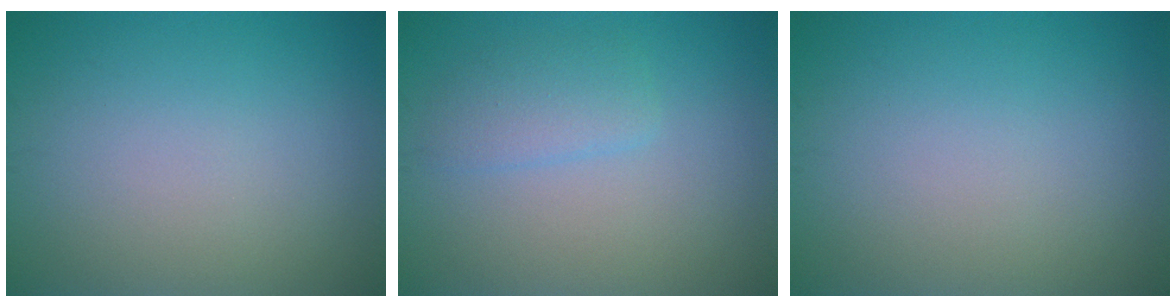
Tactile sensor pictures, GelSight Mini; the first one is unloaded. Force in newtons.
{"total": 2.1, "press": 2.1, "slide": 0.1}
{"total": 0.0}